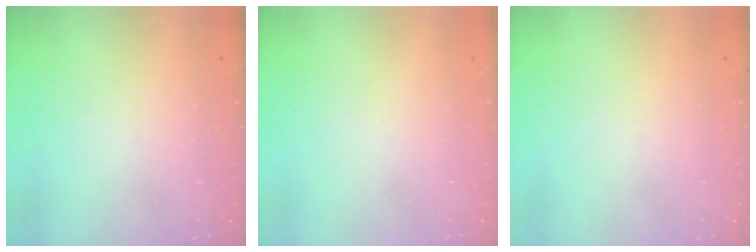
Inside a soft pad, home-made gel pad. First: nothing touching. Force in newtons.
{"total": 1.5, "press": 1.5, "slide": 0.1}
{"total": 1.6, "press": 1.6, "slide": 0.1}